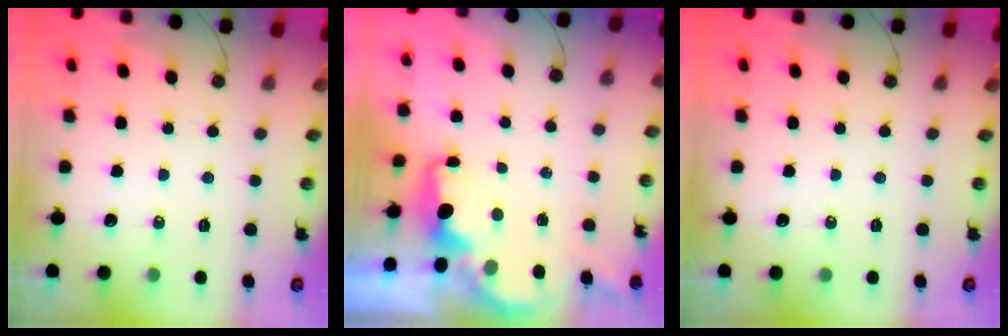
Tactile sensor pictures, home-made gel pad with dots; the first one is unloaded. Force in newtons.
{"total": 2.3, "press": 2.1, "slide": 0.9}
{"total": 0.0}